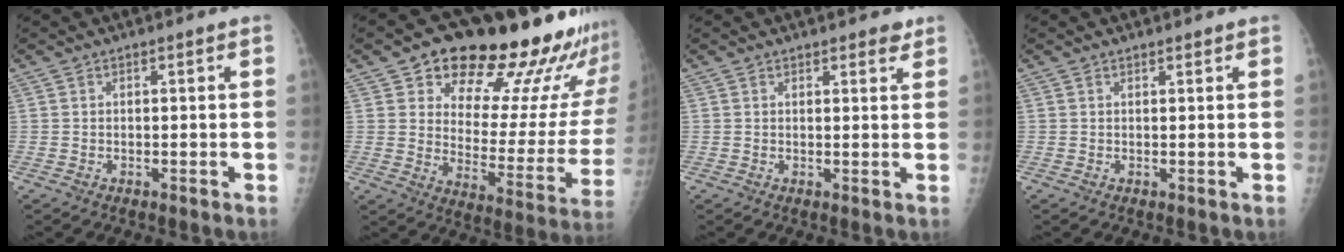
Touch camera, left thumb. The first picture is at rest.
{"total": 25.9, "force": [19.8, 8.9, 14.2], "torque": [-0.155, -0.111, 0.265]}
{"total": 2.3, "force": [1.8, 1.0, 0.9], "torque": [0.004, -0.010, 0.018]}
{"total": 0.7, "force": [0.6, 0.3, 0.1], "torque": [-0.004, -0.005, 0.010]}